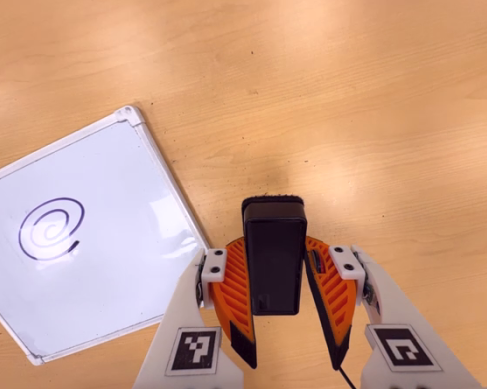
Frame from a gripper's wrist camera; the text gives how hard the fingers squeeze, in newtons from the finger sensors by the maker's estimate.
{"total": 6.2, "left": 5.1, "right": 7.4}